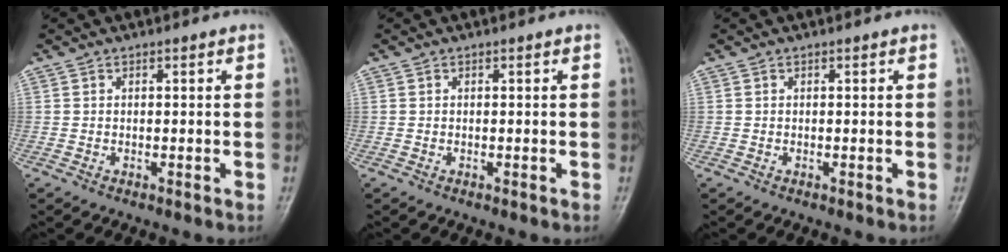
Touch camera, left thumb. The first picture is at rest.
{"total": 0.0}
{"total": 0.0}